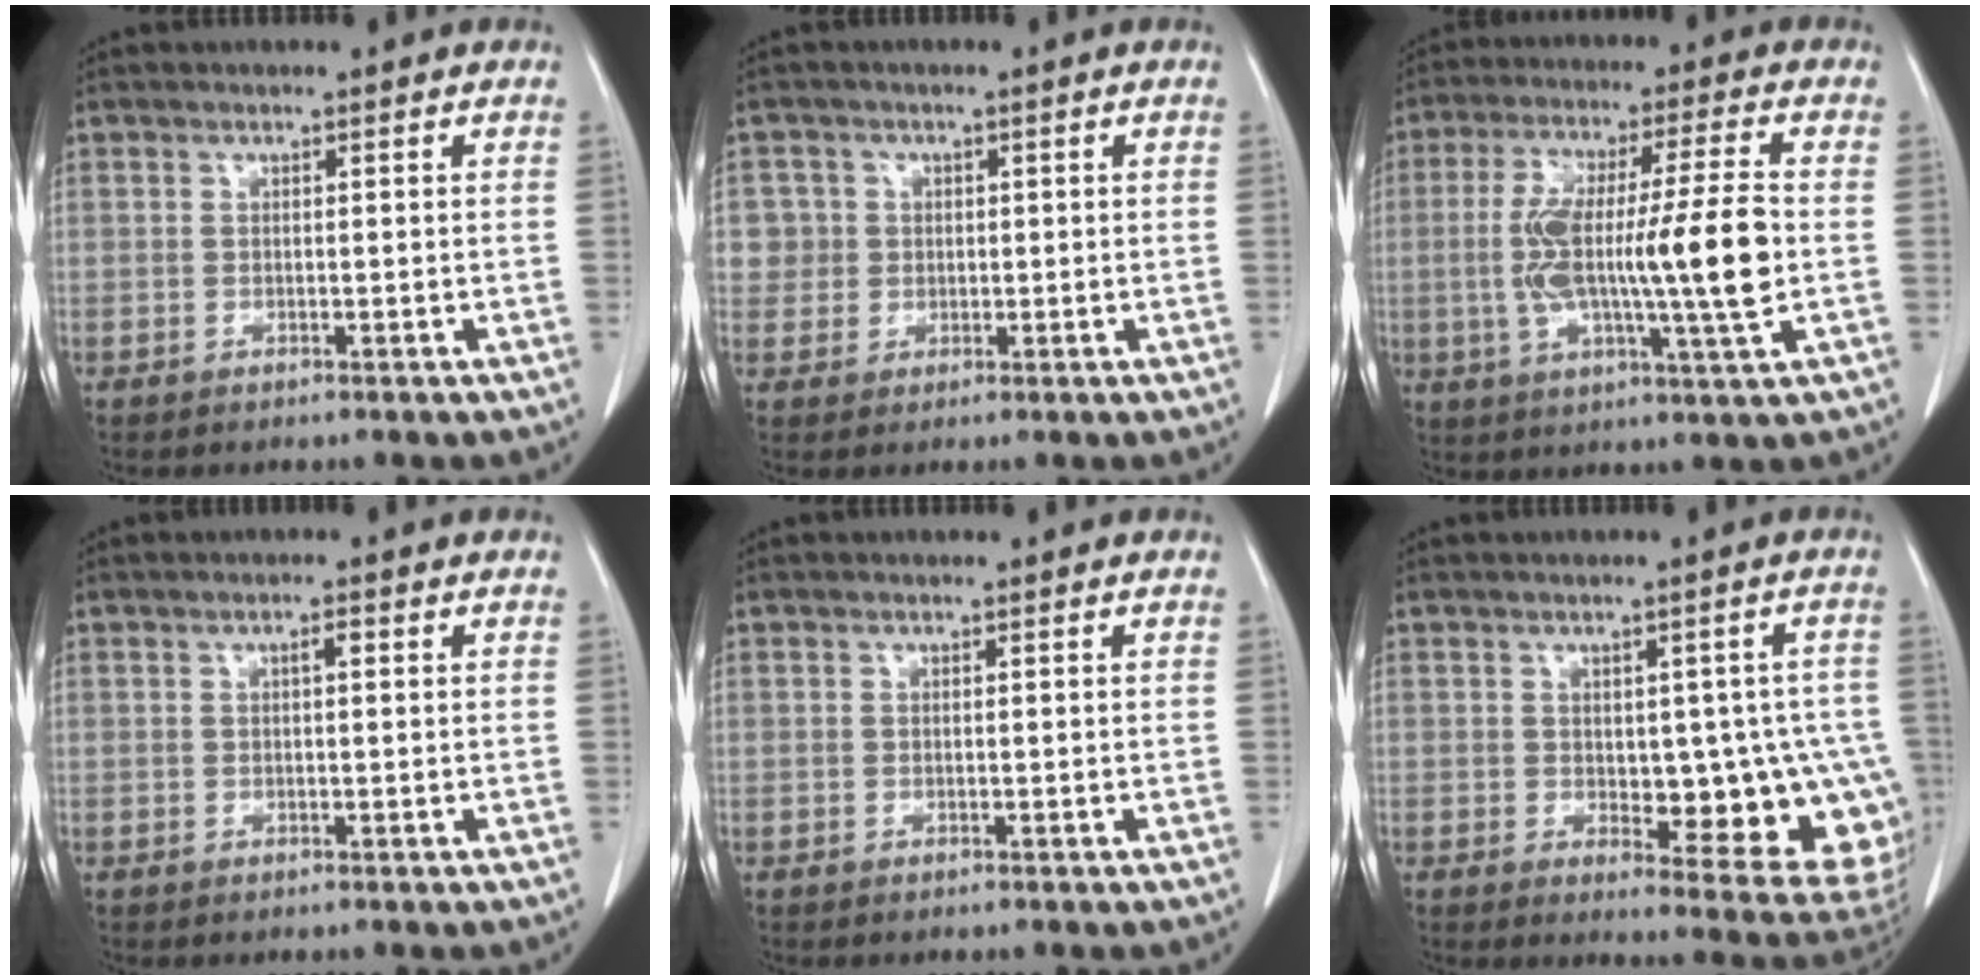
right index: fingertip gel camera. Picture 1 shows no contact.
{"total": 4.5, "force": [0.8, 4.4, 0.0], "torque": [0.014, 0.009, 0.015]}
{"total": 16.2, "force": [-1.1, 1.1, 16.1], "torque": [-0.299, 0.007, -0.021]}
{"total": 1.1, "force": [0.3, 0.3, 1.0], "torque": [-0.016, 0.004, 0.003]}
{"total": 0.0}
{"total": 14.6, "force": [-1.7, 6.2, 13.1], "torque": [-0.113, 0.010, 0.000]}